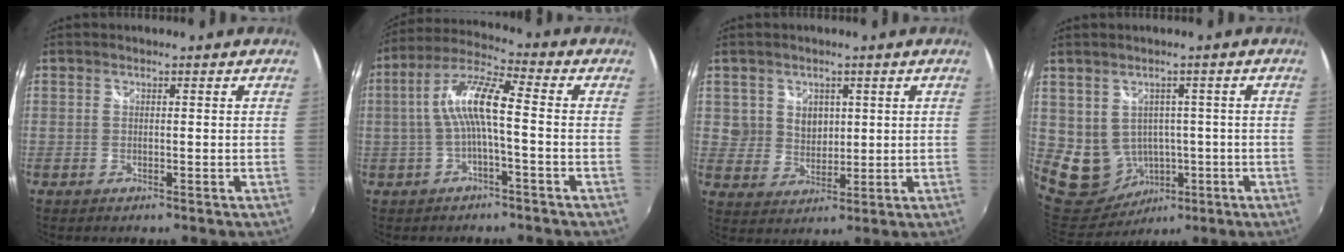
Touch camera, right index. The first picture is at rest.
{"total": 9.1, "force": [-1.0, 1.5, 9.0], "torque": [-0.188, 0.019, -0.017]}
{"total": 5.7, "force": [1.9, 5.2, 1.4], "torque": [-0.022, 0.006, 0.040]}
{"total": 10.0, "force": [-0.9, 9.2, 3.6], "torque": [-0.097, 0.001, 0.017]}